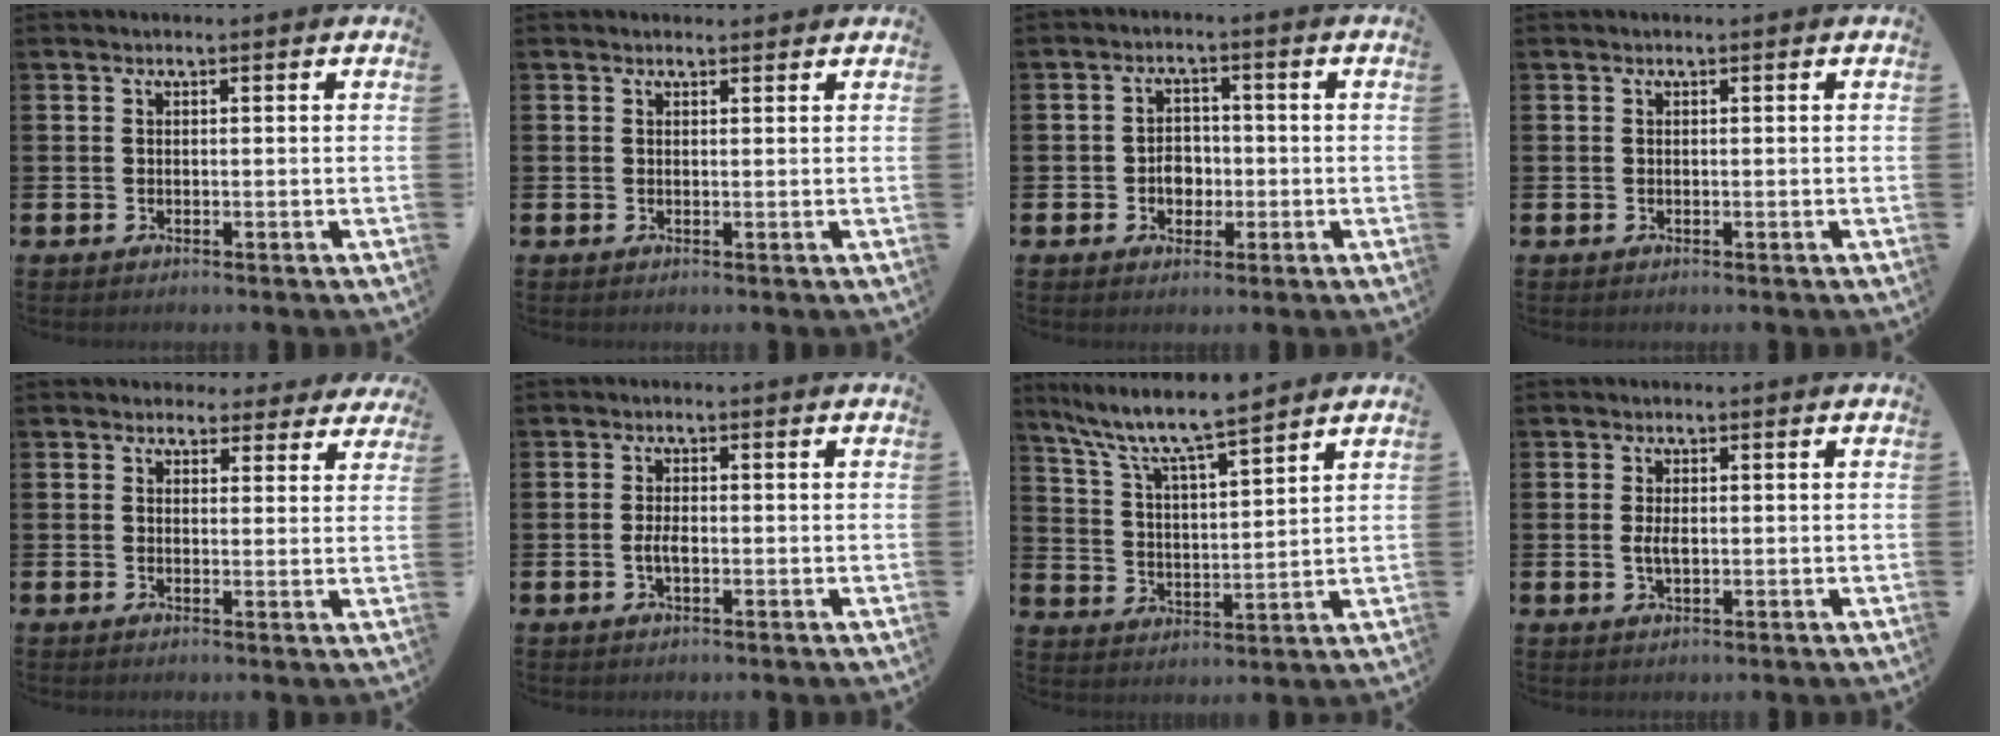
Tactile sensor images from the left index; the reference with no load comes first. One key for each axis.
{"total": 0.7, "fx": 0.7, "fy": 0.2, "fz": 0.1, "tx": 0.005, "ty": 0.000, "tz": 0.010}
{"total": 3.3, "fx": -0.7, "fy": 2.6, "fz": 1.9, "tx": -0.020, "ty": -0.002, "tz": -0.021}
{"total": 0.0}
{"total": 3.2, "fx": 2.9, "fy": 1.5, "fz": 0.2, "tx": -0.001, "ty": -0.012, "tz": 0.049}
{"total": 2.0, "fx": -0.5, "fy": 0.9, "fz": 1.8, "tx": -0.029, "ty": 0.000, "tz": -0.010}
{"total": 8.0, "fx": 7.3, "fy": 0.4, "fz": 3.1, "tx": -0.095, "ty": -0.047, "tz": 0.127}
{"total": 2.1, "fx": 0.0, "fy": 1.0, "fz": 1.9, "tx": -0.033, "ty": 0.002, "tz": -0.002}